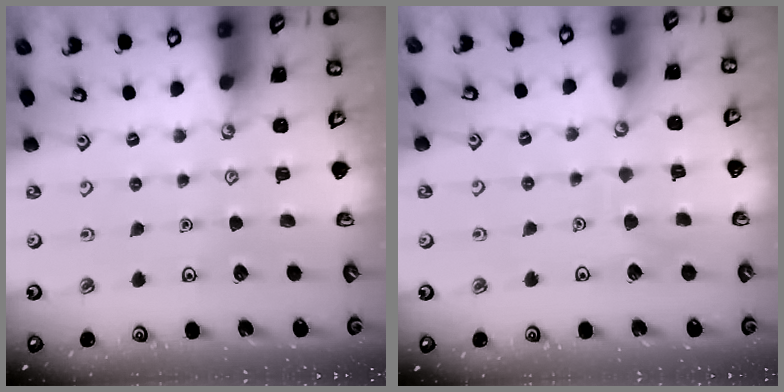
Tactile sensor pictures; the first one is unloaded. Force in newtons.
{"total": 3.9, "press": 3.9, "slide": 0.3}